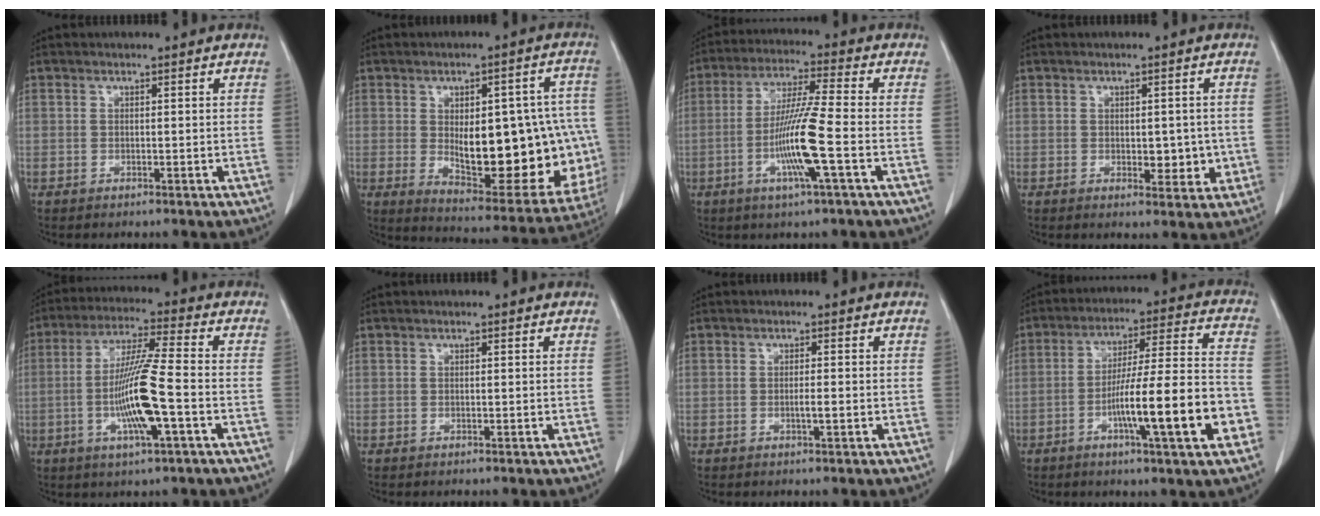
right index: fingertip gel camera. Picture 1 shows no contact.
{"total": 22.9, "force": [-1.9, 8.6, 21.1], "torque": [-0.225, 0.017, 0.009]}
{"total": 10.9, "force": [-3.1, -0.6, 10.4], "torque": [-0.205, -0.012, -0.063]}
{"total": 4.3, "force": [-0.5, 2.4, 3.6], "torque": [-0.034, -0.003, 0.001]}
{"total": 11.9, "force": [-2.8, 0.1, 11.5], "torque": [-0.223, -0.010, -0.057]}
{"total": 0.0}
{"total": 1.4, "force": [-0.4, 0.0, 1.4], "torque": [-0.025, -0.002, -0.006]}
{"total": 16.3, "force": [-5.4, 0.8, 15.4], "torque": [-0.247, 0.003, -0.083]}